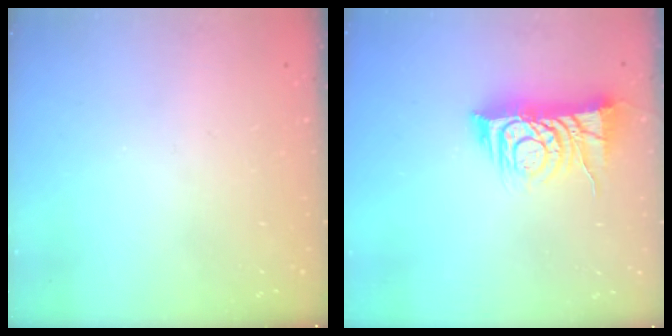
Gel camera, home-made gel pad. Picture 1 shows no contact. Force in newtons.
{"total": 9.6, "press": 9.6, "slide": 0.7}